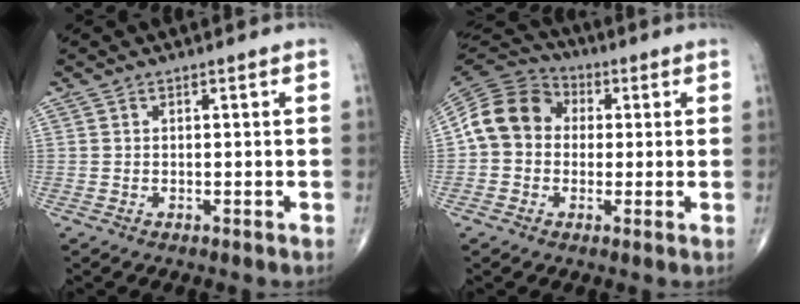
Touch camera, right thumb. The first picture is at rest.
{"total": 11.8, "force": [0.8, 10.0, 6.2], "torque": [-0.101, 0.033, 0.001]}